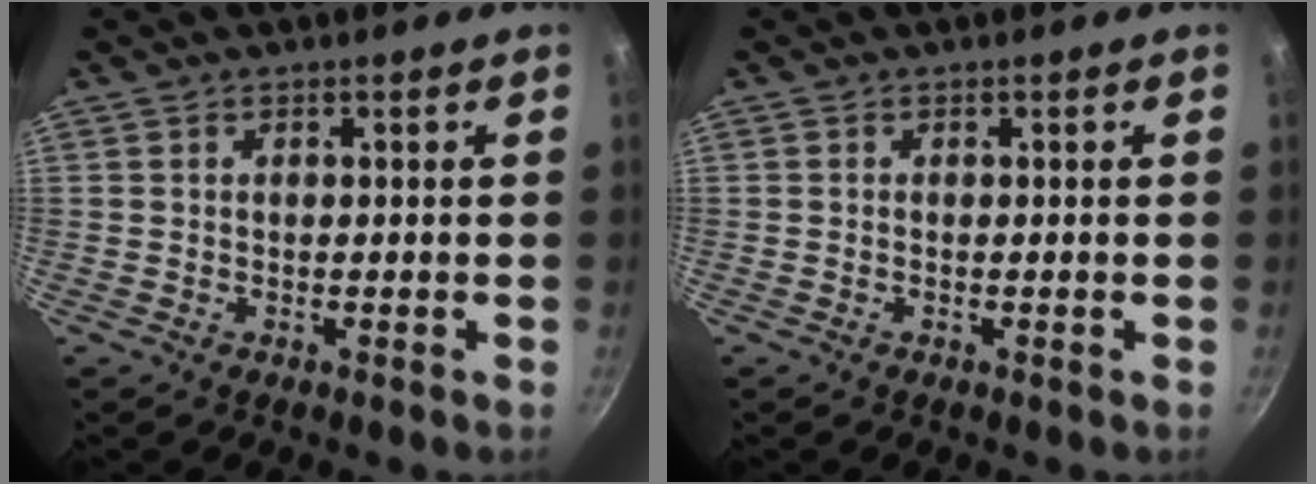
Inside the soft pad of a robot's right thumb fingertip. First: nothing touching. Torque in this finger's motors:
{"motor_torque": [-0.21, -0.07, -0.11, -0.03, -0.02]}